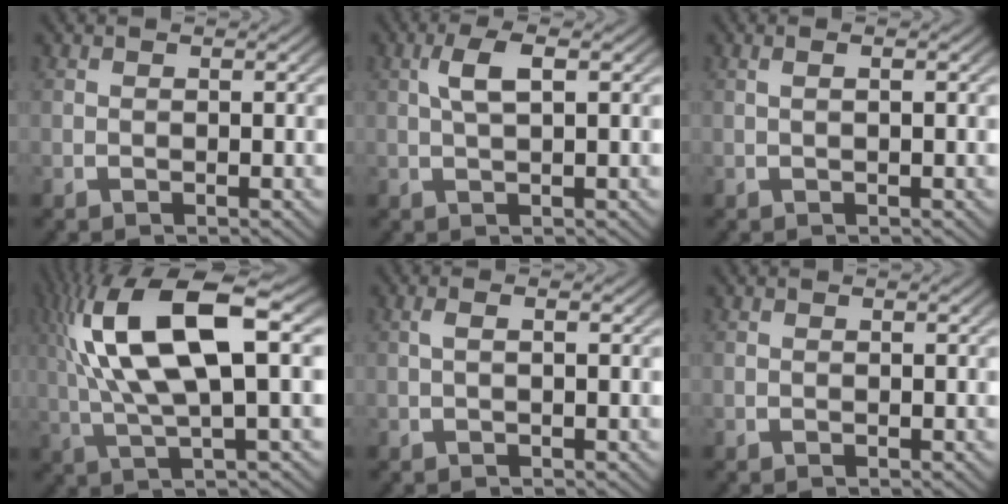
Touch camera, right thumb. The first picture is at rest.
{"total": 3.2, "force": [1.1, 0.9, 2.8], "torque": [-0.058, 0.009, 0.021]}
{"total": 0.9, "force": [0.2, -0.1, 0.8], "torque": [-0.022, 0.002, 0.007]}
{"total": 12.2, "force": [2.3, 5.5, 10.6], "torque": [-0.203, 0.004, 0.038]}
{"total": 1.2, "force": [0.2, 0.0, 1.2], "torque": [-0.029, 0.005, 0.005]}
{"total": 0.0}